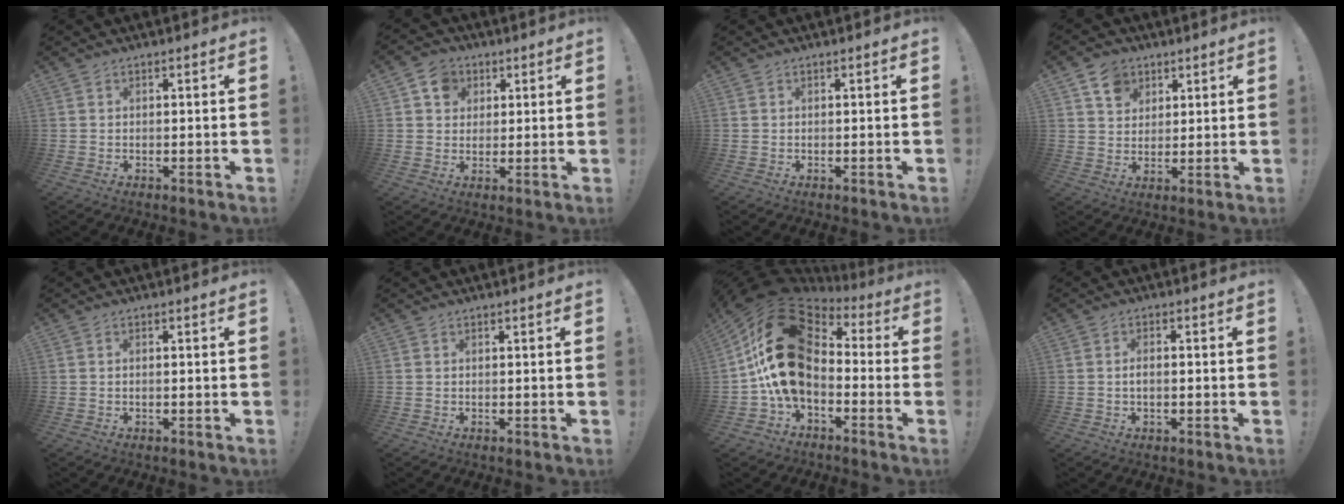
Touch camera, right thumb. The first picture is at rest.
{"total": 7.4, "force": [2.8, 6.3, 2.6], "torque": [-0.044, -0.001, 0.057]}
{"total": 0.0}
{"total": 7.4, "force": [4.1, 5.8, 2.1], "torque": [-0.032, -0.017, 0.079]}
{"total": 0.6, "force": [-0.4, 0.0, 0.4], "torque": [-0.008, 0.000, -0.007]}
{"total": 0.0}
{"total": 23.9, "force": [2.7, 15.0, 18.3], "torque": [-0.347, -0.008, 0.063]}
{"total": 2.1, "force": [-0.4, 0.8, 1.9], "torque": [-0.036, 0.002, -0.008]}